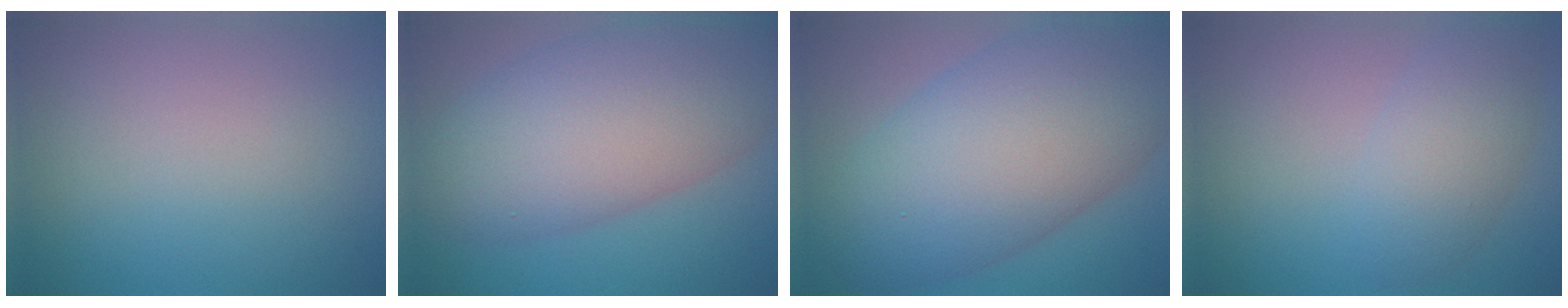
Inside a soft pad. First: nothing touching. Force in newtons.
{"total": 10.7, "press": 10.7, "slide": 0.3}
{"total": 12.7, "press": 12.7, "slide": 0.2}
{"total": 3.9, "press": 3.9, "slide": 0.2}